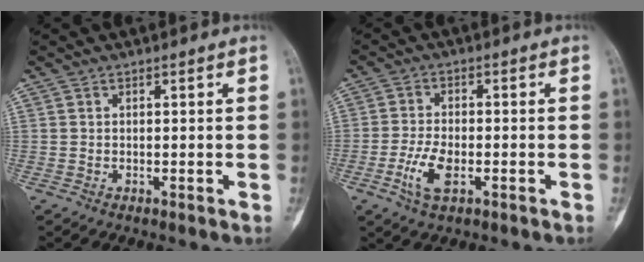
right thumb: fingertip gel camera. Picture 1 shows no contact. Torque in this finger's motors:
{"motor_torque": [-0.36, -0.13, 0.03, 0.38, -0.04]}